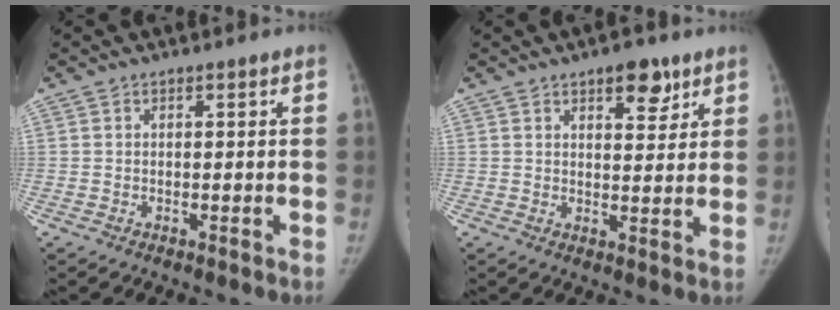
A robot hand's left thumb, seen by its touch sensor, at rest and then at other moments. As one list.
[{"total": 6.4, "force": [4.0, 2.9, 4.1], "torque": [-0.032, -0.021, 0.054]}]